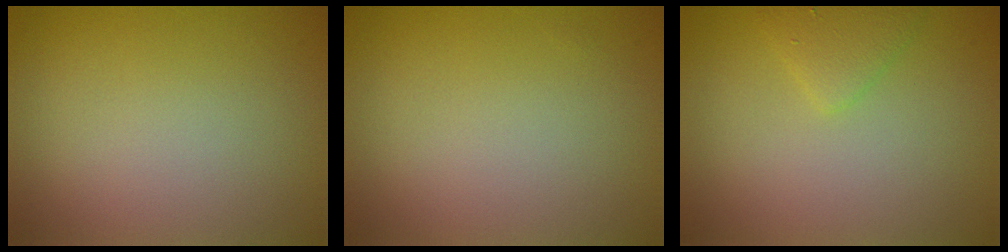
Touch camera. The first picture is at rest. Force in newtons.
{"total": 0.0}
{"total": 1.7, "press": 1.7, "slide": 0.1}